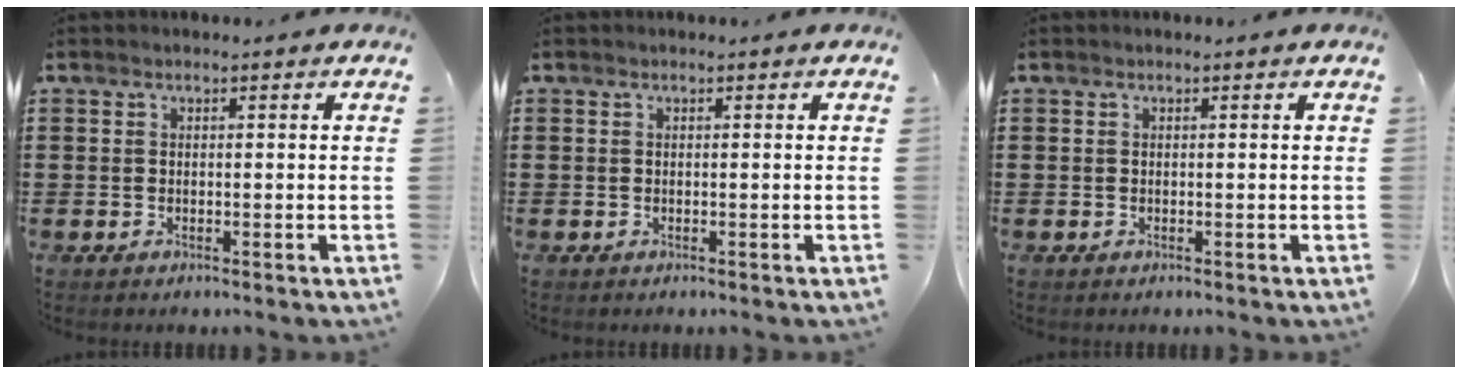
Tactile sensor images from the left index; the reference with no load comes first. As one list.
[{"total": 0.0}, {"total": 0.0}]